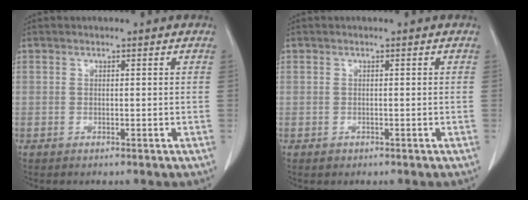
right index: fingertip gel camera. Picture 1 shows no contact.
{"total": 0.6, "force": [-0.4, 0.5, 0.1], "torque": [-0.002, 0.002, -0.004]}